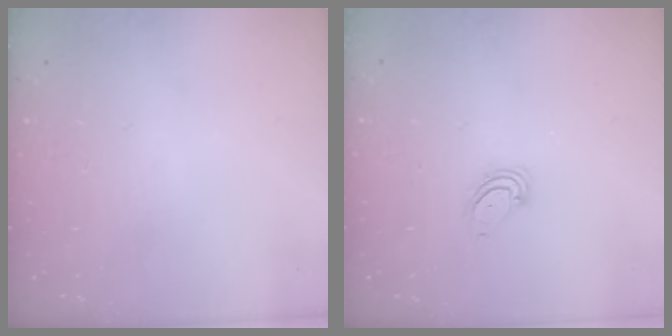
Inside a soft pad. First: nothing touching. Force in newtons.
{"total": 3.1, "press": 3.1, "slide": 0.3}